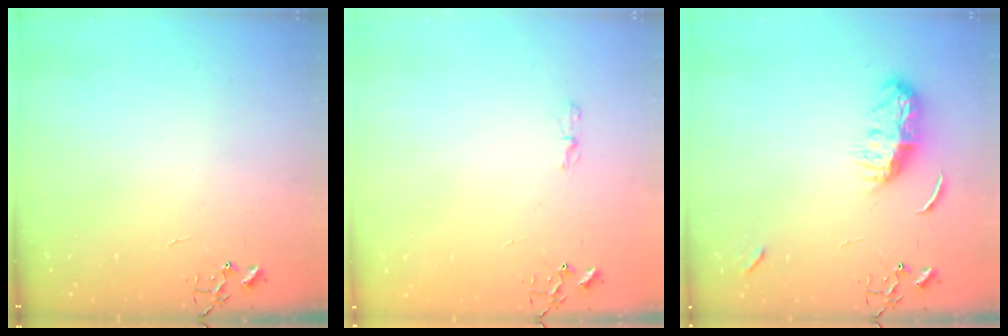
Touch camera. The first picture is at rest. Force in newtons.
{"total": 3.9, "press": 3.9, "slide": 0.5}
{"total": 9.1, "press": 9.1, "slide": 0.8}